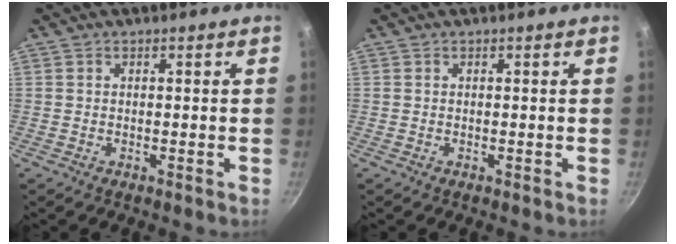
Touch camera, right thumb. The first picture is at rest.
{"total": 0.0}